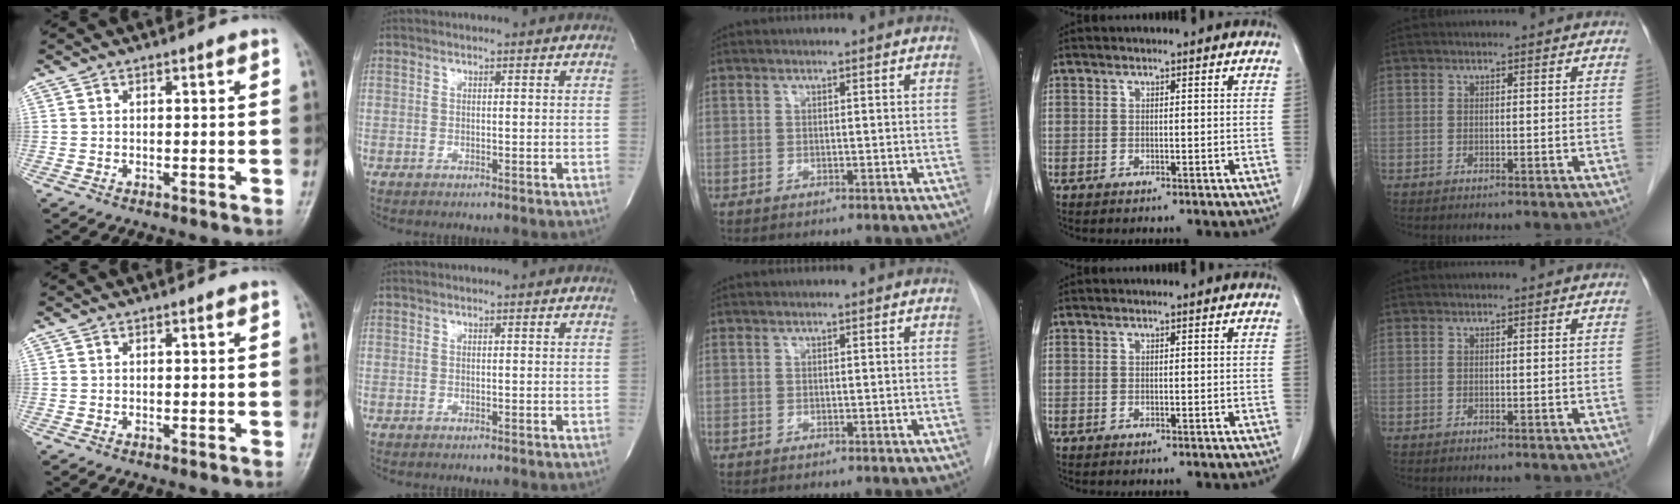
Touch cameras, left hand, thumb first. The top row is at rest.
{}